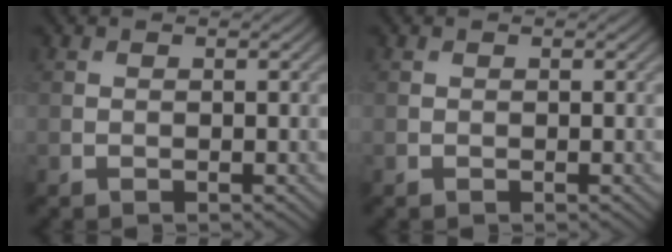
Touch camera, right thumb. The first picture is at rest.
{"total": 0.0}